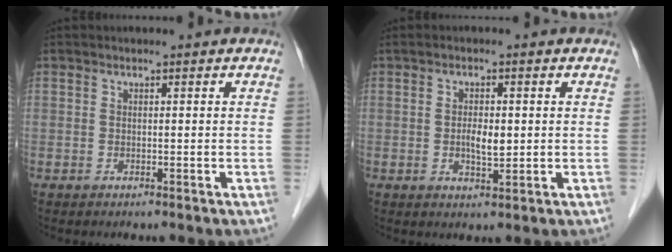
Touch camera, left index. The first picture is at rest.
{"total": 3.3, "force": [0.0, 1.1, 3.2], "torque": [-0.057, -0.002, 0.002]}